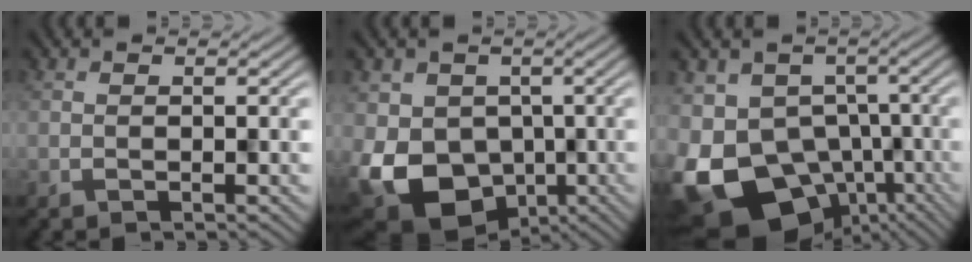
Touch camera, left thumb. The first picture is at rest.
{"total": 14.0, "force": [-4.3, 11.2, 7.2], "torque": [-0.162, -0.039, -0.055]}
{"total": 16.9, "force": [-7.6, 11.5, 9.7], "torque": [-0.209, -0.033, -0.087]}